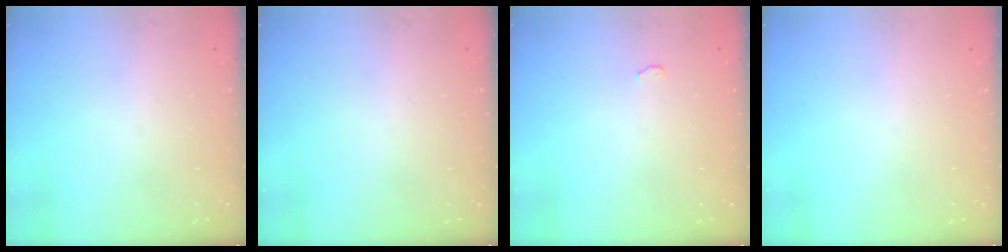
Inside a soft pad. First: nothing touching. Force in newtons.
{"total": 0.0}
{"total": 7.7, "press": 4.0, "slide": 6.6}
{"total": 0.0}